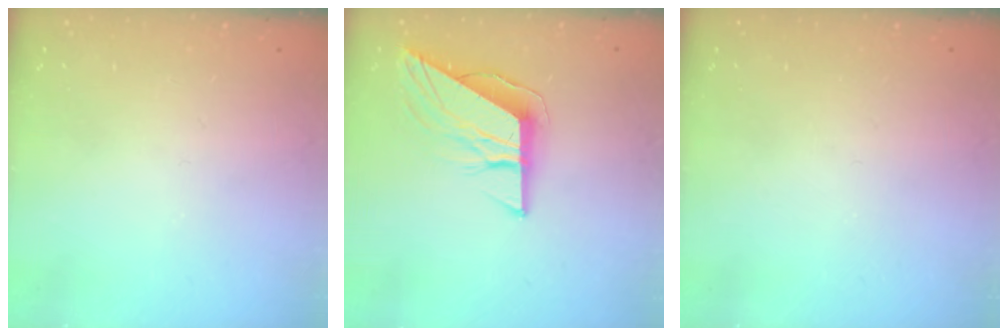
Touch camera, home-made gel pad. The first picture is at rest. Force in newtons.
{"total": 9.4, "press": 9.4, "slide": 0.4}
{"total": 0.0}